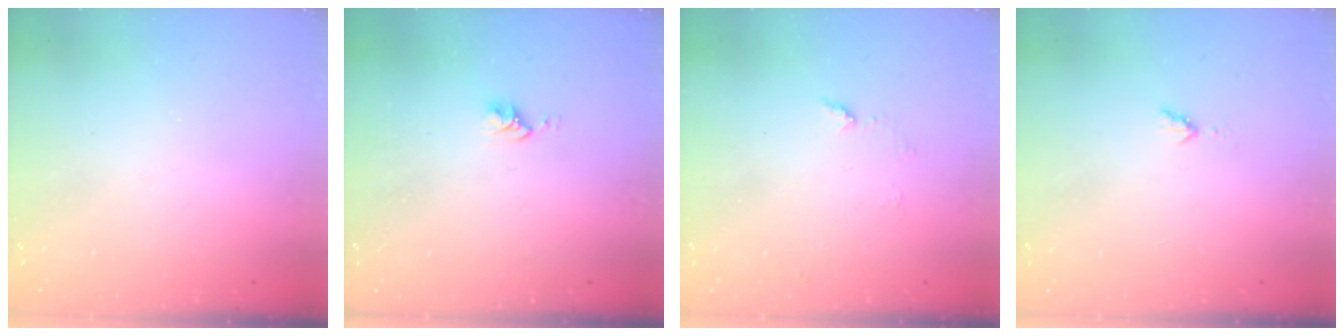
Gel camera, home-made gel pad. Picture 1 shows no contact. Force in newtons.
{"total": 2.8, "press": 2.8, "slide": 0.4}
{"total": 5.2, "press": 5.1, "slide": 0.6}
{"total": 2.8, "press": 2.8, "slide": 0.4}